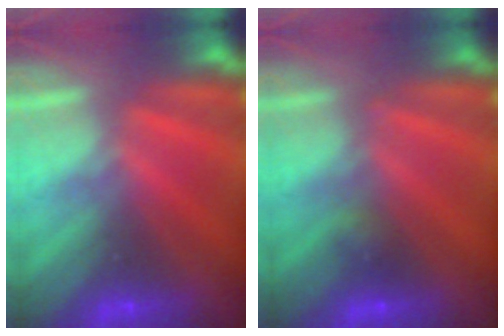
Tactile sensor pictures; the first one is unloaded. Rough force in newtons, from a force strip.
{"total": 2.3}